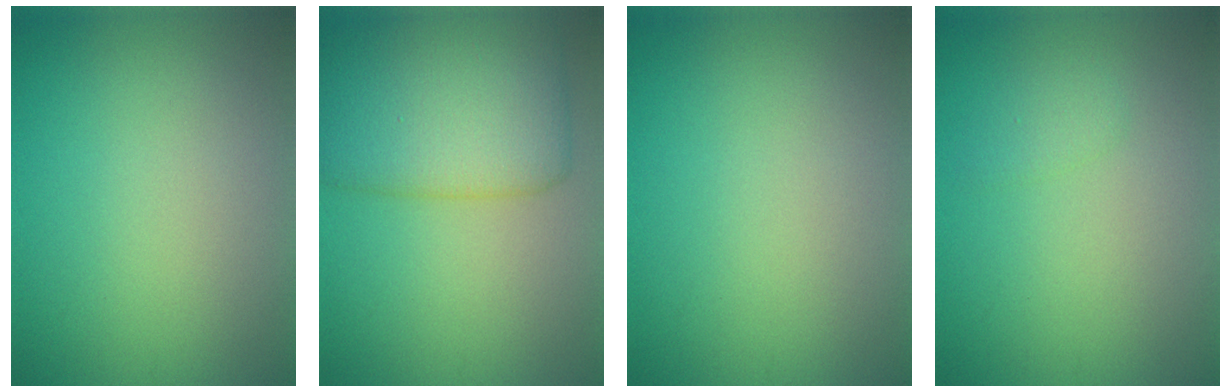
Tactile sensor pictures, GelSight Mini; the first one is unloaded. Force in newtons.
{"total": 7.5, "press": 7.5, "slide": 0.1}
{"total": 0.0}
{"total": 1.0, "press": 1.0, "slide": 0.1}